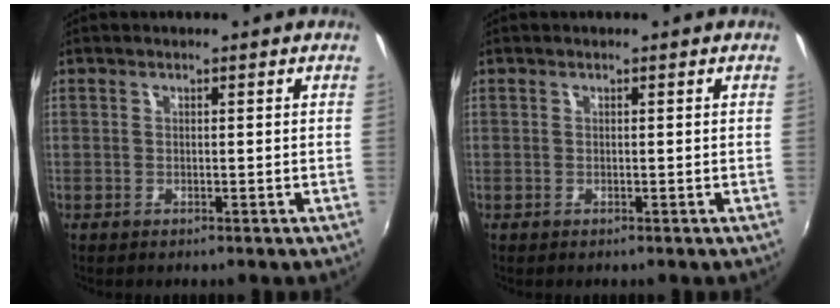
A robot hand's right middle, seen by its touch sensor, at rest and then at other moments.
{"total": 0.0}